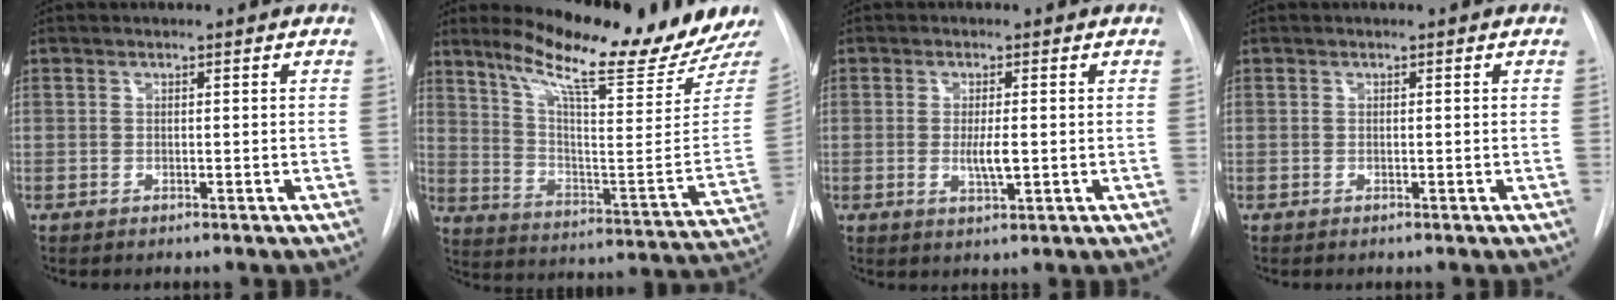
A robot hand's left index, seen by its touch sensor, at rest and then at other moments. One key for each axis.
{"total": 20.2, "fx": 17.5, "fy": -0.6, "fz": 10.2, "tx": -0.164, "ty": -0.091, "tz": 0.250}
{"total": 2.9, "fx": -0.5, "fy": 0.6, "fz": 2.8, "tx": -0.054, "ty": -0.010, "tz": -0.008}
{"total": 0.0}